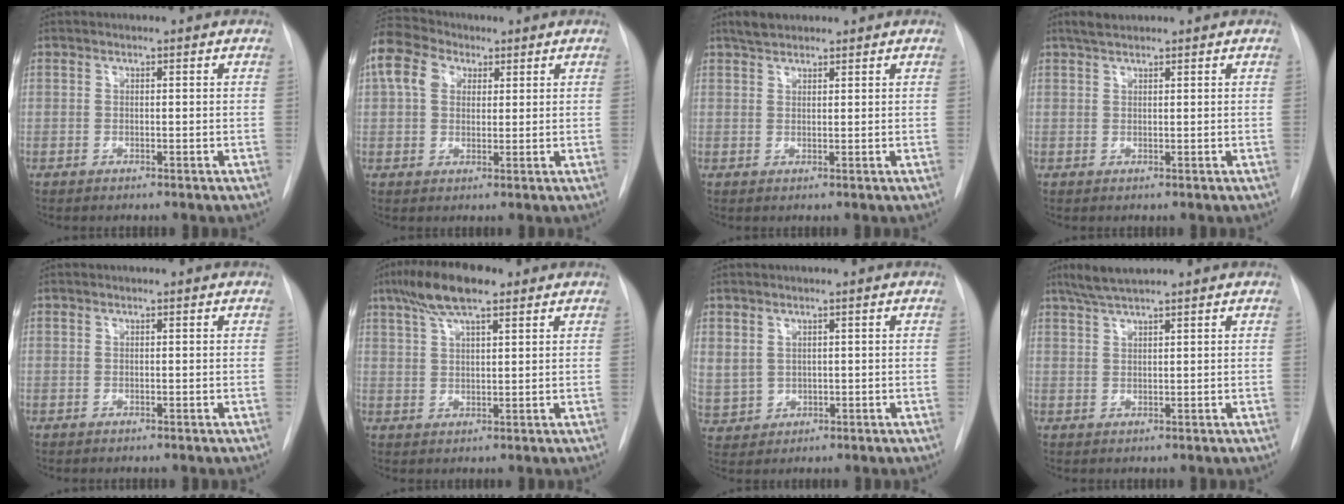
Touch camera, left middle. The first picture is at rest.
{"total": 10.7, "force": [4.4, 8.0, 5.6], "torque": [-0.154, 0.046, 0.077]}
{"total": 2.9, "force": [2.5, 1.1, 1.1], "torque": [-0.025, 0.009, 0.043]}
{"total": 2.1, "force": [1.8, 0.4, 0.9], "torque": [-0.023, 0.010, 0.034]}
{"total": 0.0}
{"total": 8.8, "force": [5.8, 2.0, 6.2], "torque": [-0.123, 0.019, 0.103]}
{"total": 10.3, "force": [1.3, 9.5, 3.8], "torque": [-0.144, 0.013, 0.048]}
{"total": 4.1, "force": [3.5, -0.2, 2.2], "torque": [-0.050, 0.010, 0.069]}